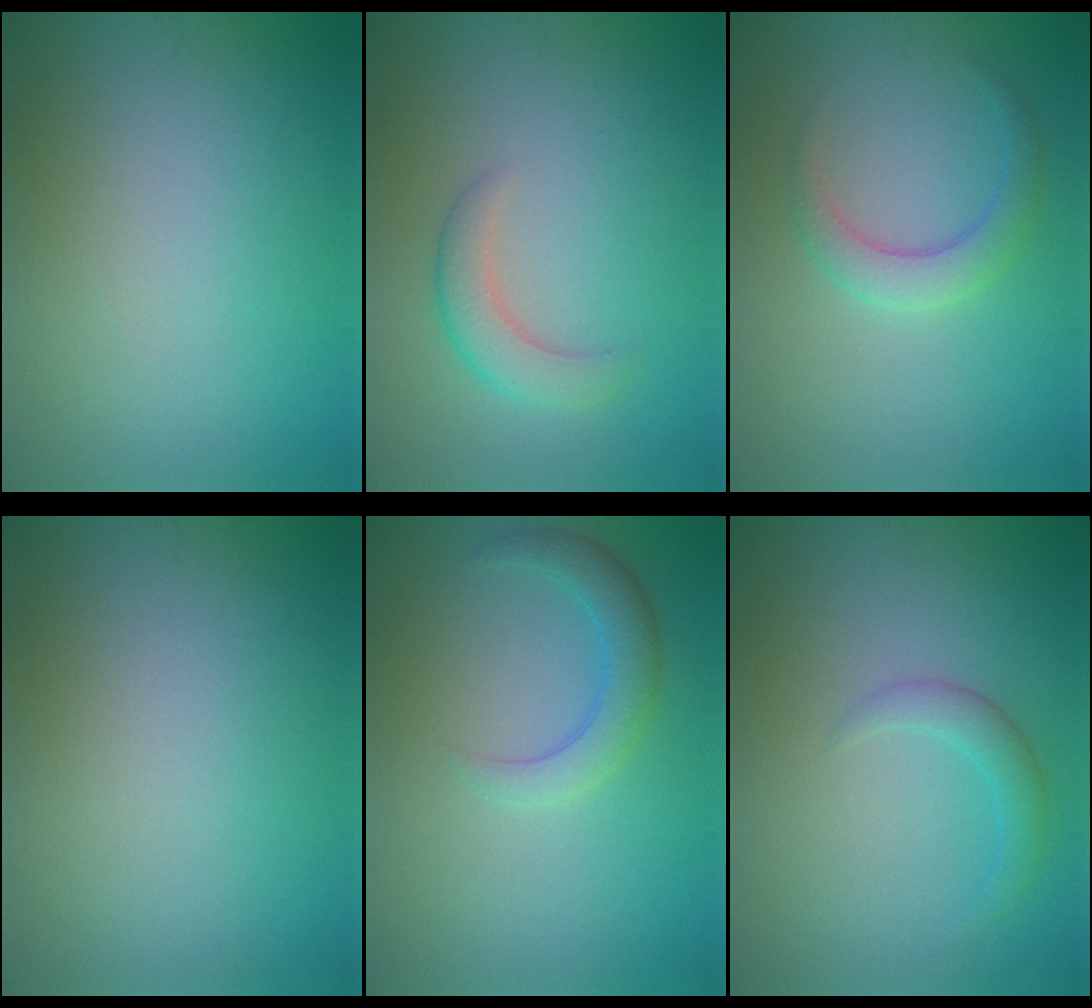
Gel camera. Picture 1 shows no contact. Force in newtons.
{"total": 2.8, "press": 2.8, "slide": 0.2}
{"total": 2.7, "press": 2.7, "slide": 0.2}
{"total": 0.0}
{"total": 3.0, "press": 3.0, "slide": 0.2}
{"total": 2.0, "press": 2.0, "slide": 0.2}